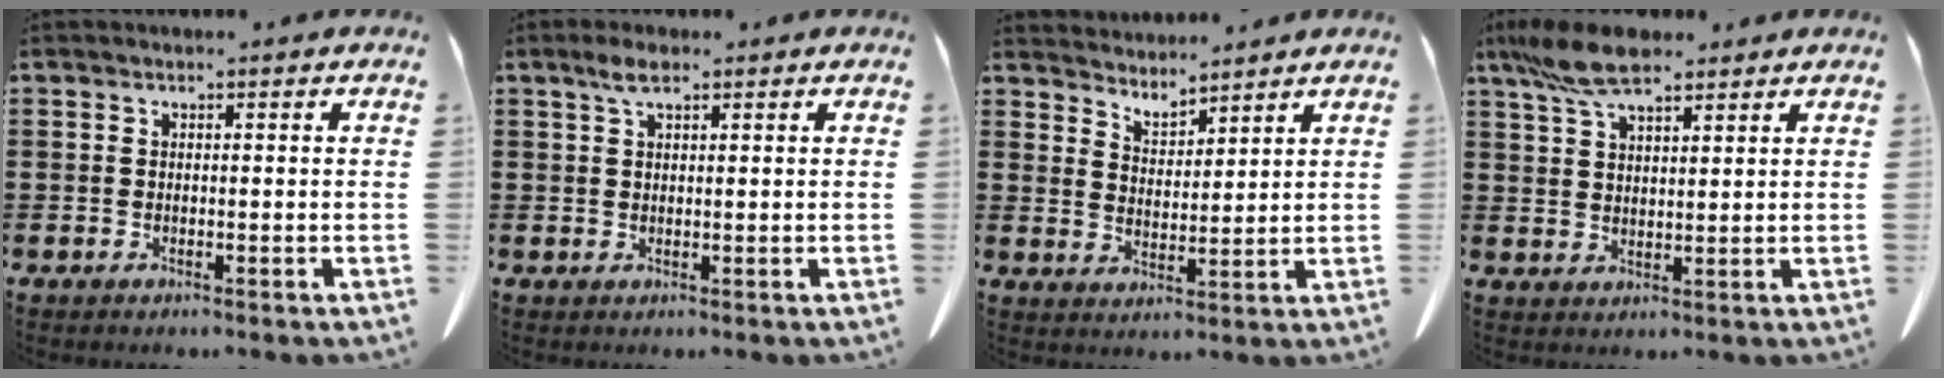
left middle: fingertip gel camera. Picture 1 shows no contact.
{"total": 2.5, "force": [1.4, 0.7, 1.9], "torque": [-0.042, 0.004, 0.025]}
{"total": 3.8, "force": [3.7, 0.3, -0.7], "torque": [-0.001, -0.021, 0.068]}
{"total": 8.0, "force": [5.8, 2.4, 4.9], "torque": [-0.111, -0.003, 0.108]}